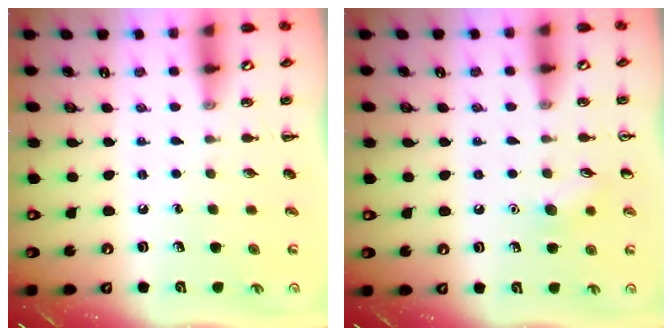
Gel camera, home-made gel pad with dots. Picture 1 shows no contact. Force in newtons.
{"total": 6.5, "press": 6.2, "slide": 1.9}